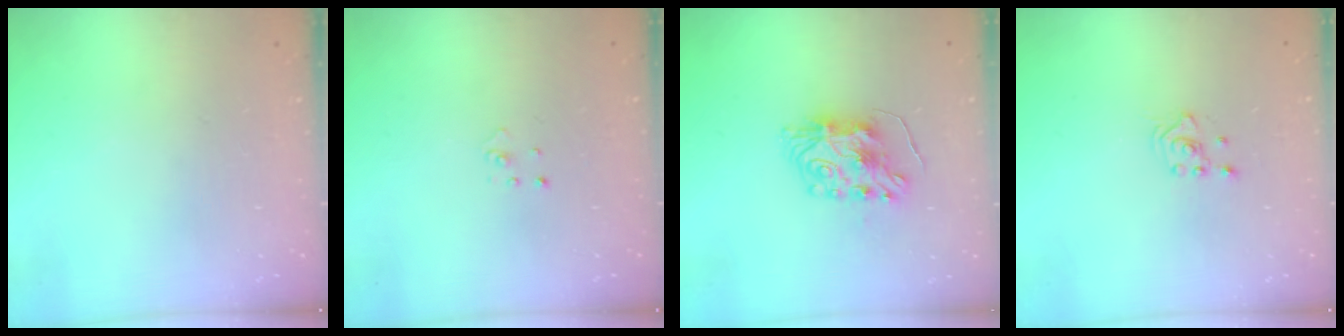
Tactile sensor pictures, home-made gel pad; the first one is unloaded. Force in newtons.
{"total": 1.5, "press": 1.5, "slide": 0.1}
{"total": 7.8, "press": 7.8, "slide": 0.2}
{"total": 1.6, "press": 1.5, "slide": 0.2}